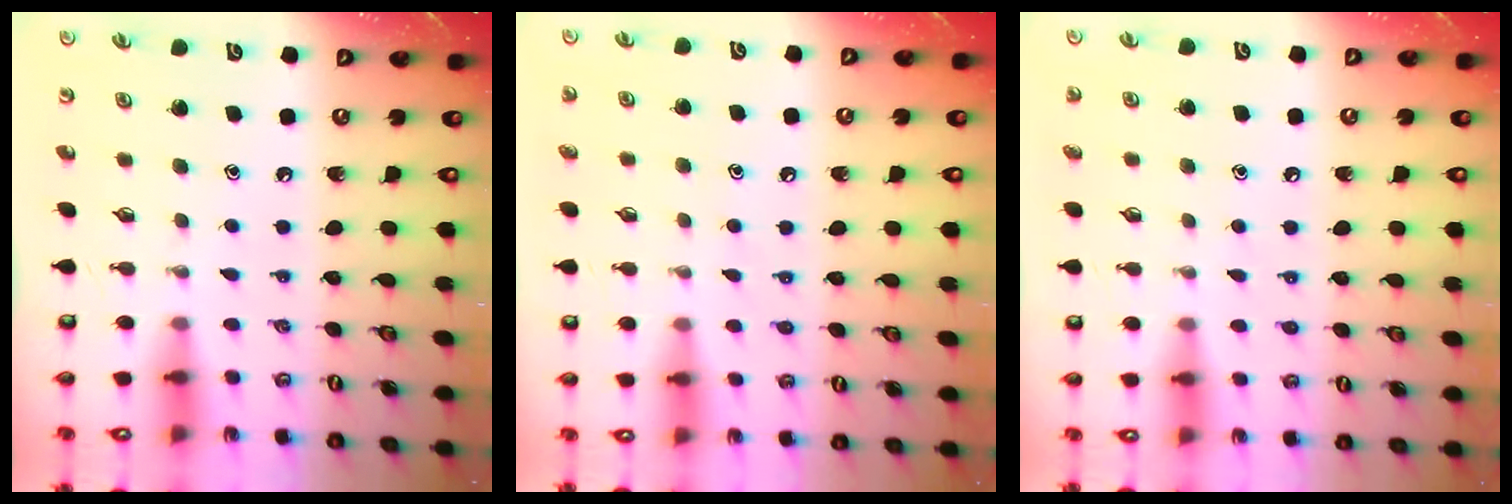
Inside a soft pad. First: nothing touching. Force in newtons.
{"total": 6.6, "press": 6.6, "slide": 0.6}
{"total": 5.4, "press": 5.4, "slide": 0.5}